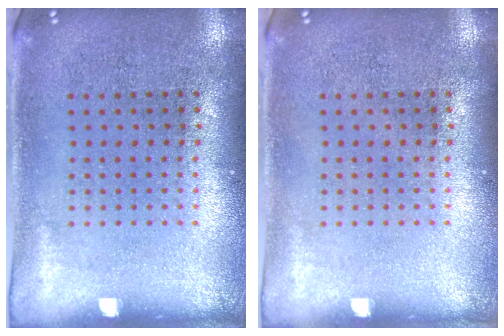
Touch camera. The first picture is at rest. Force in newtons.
{"total": 0.0}